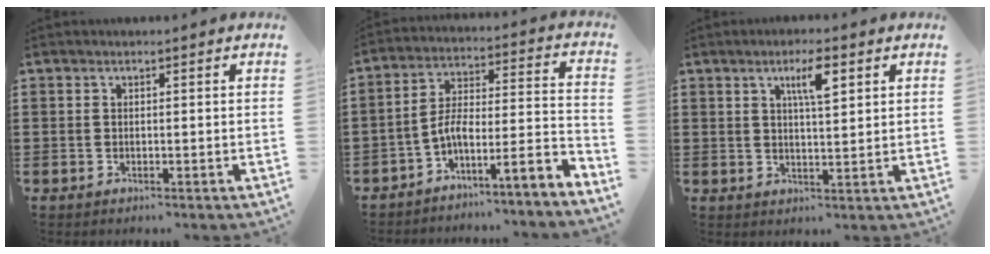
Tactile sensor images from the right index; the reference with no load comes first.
{"total": 6.4, "force": [-4.8, 0.3, 4.2], "torque": [-0.074, -0.017, -0.100]}
{"total": 4.9, "force": [2.4, 1.0, 4.2], "torque": [-0.073, 0.003, 0.035]}